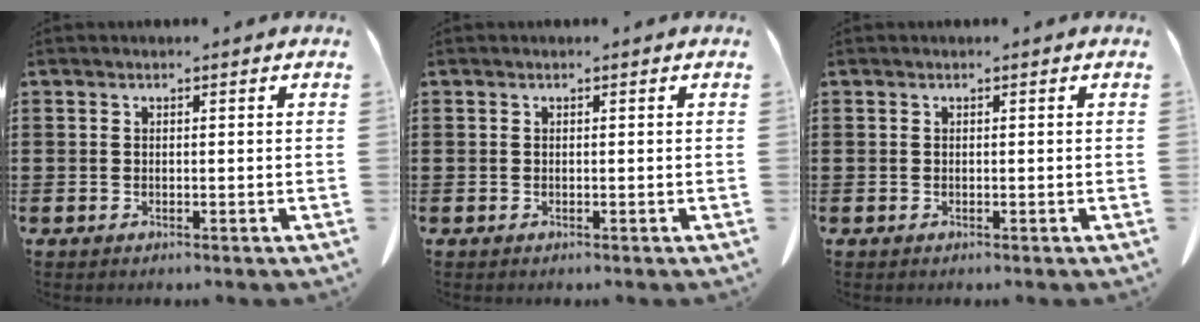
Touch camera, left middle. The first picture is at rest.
{"total": 0.0}
{"total": 0.0}